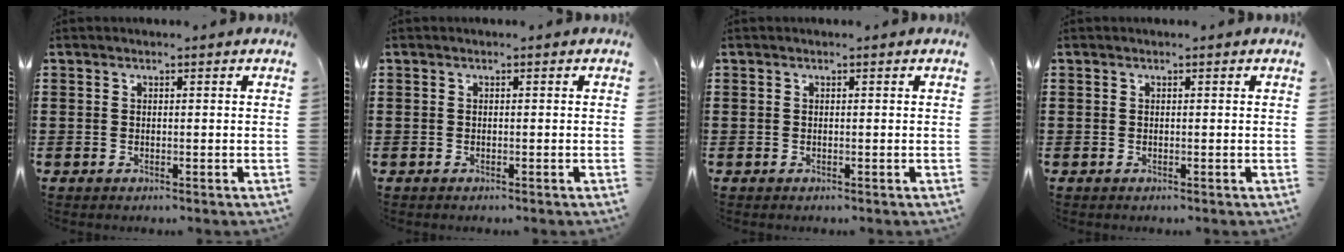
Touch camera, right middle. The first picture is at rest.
{"total": 0.0}
{"total": 0.0}
{"total": 0.0}